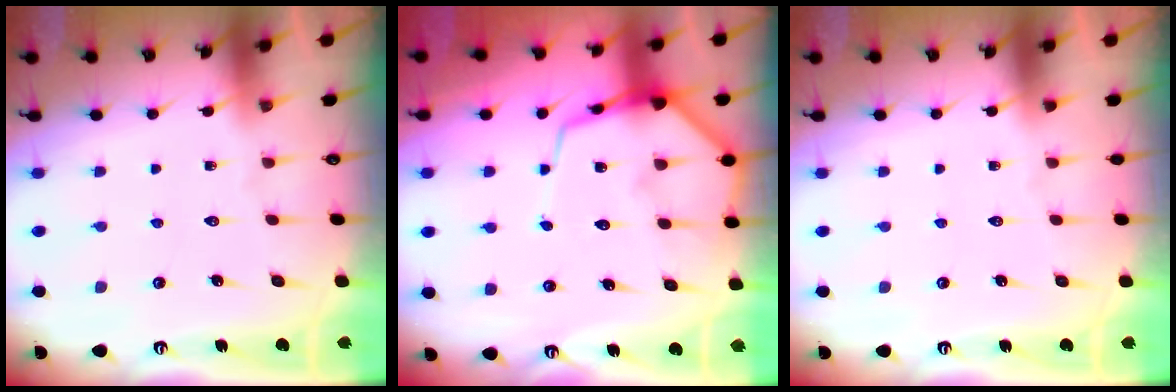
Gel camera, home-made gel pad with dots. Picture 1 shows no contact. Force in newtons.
{"total": 11.1, "press": 11.1, "slide": 1.2}
{"total": 0.0}